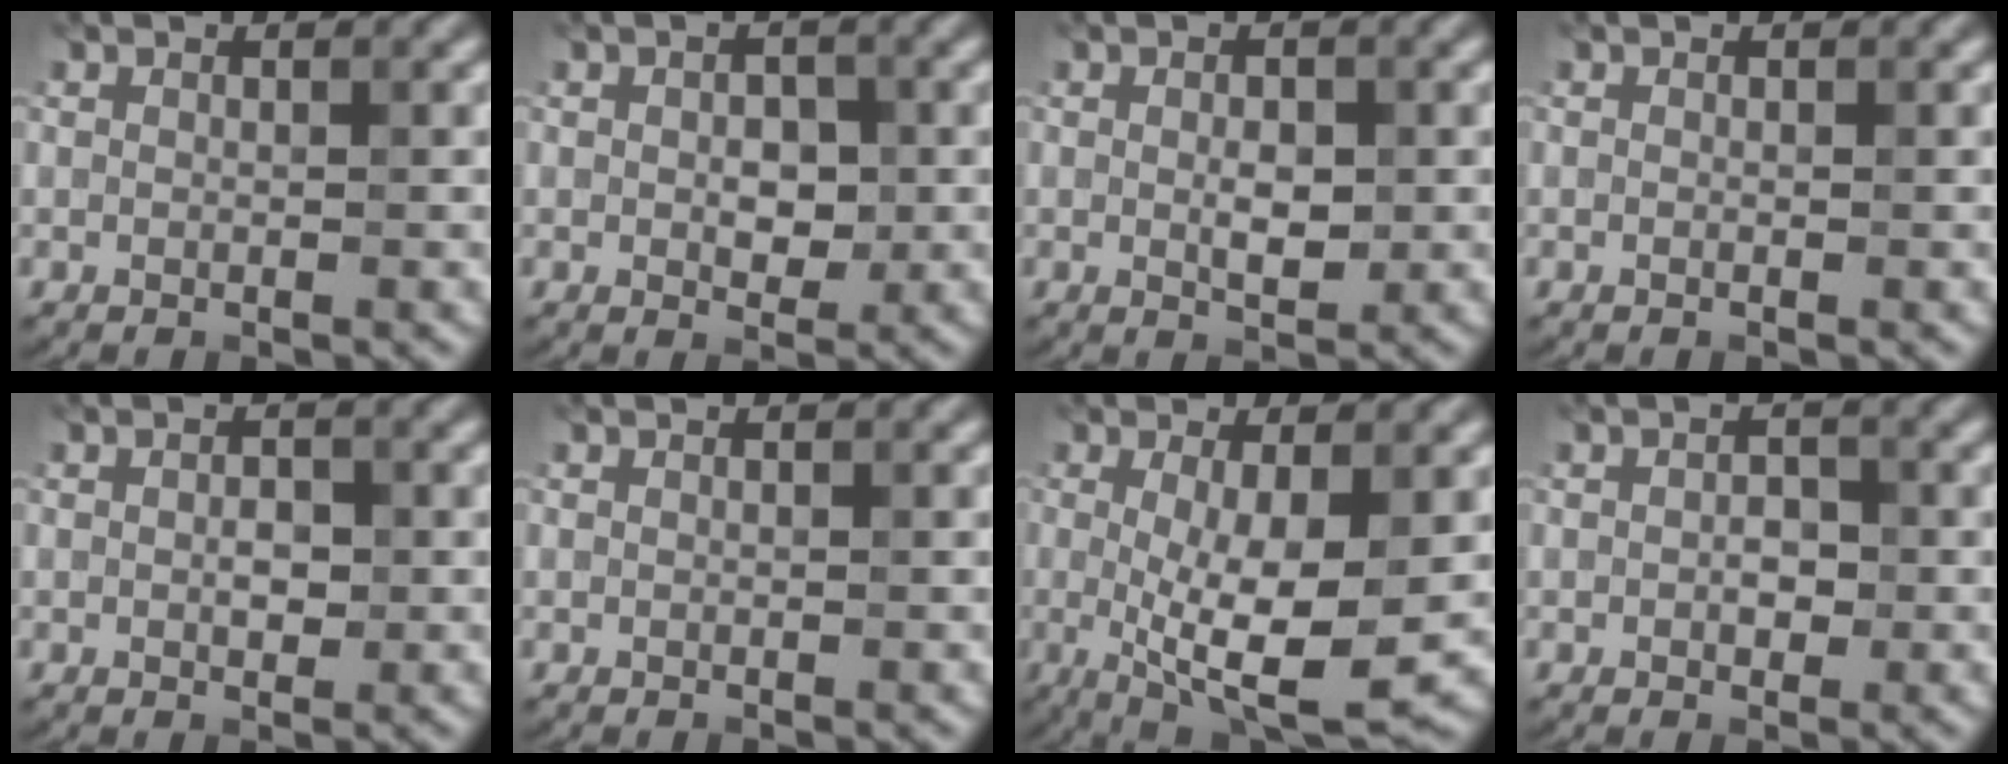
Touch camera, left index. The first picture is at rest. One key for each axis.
{"total": 2.4, "fx": 0.0, "fy": 1.6, "fz": 1.8, "tx": -0.029, "ty": -0.003, "tz": 0.000}
{"total": 2.2, "fx": 0.0, "fy": 1.1, "fz": 1.9, "tx": -0.033, "ty": -0.004, "tz": 0.001}
{"total": 0.0}
{"total": 1.5, "fx": 0.0, "fy": 0.9, "fz": 1.2, "tx": -0.018, "ty": 0.000, "tz": -0.002}
{"total": 0.0}
{"total": 7.7, "fx": -0.7, "fy": 1.9, "fz": 7.4, "tx": -0.131, "ty": -0.019, "tz": -0.008}
{"total": 1.5, "fx": -0.1, "fy": 1.0, "fz": 1.2, "tx": -0.016, "ty": -0.001, "tz": -0.004}